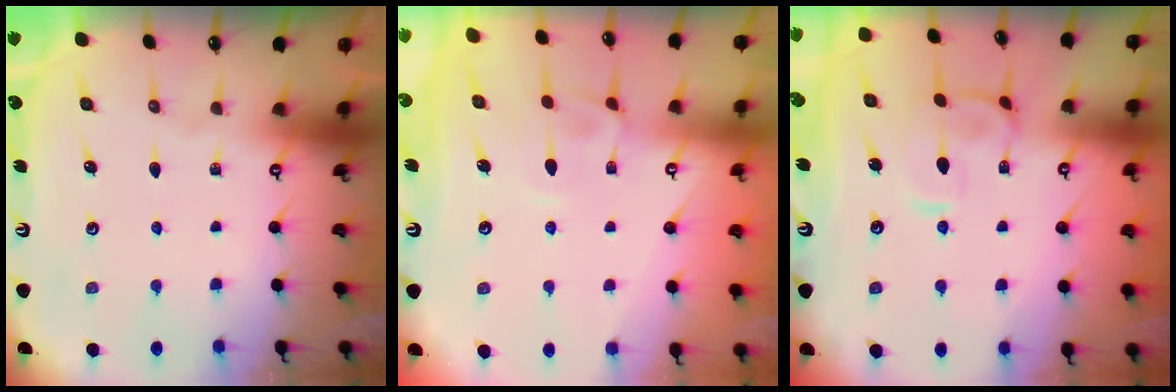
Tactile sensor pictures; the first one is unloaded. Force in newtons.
{"total": 1.6, "press": 1.3, "slide": 1.0}
{"total": 1.7, "press": 1.5, "slide": 0.6}